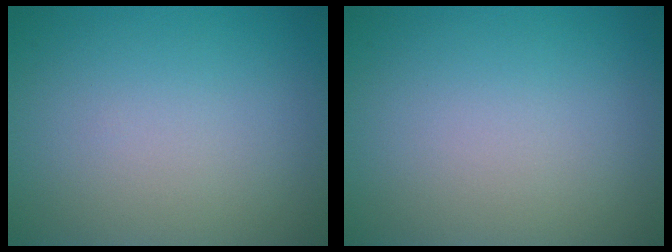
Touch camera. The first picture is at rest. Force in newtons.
{"total": 0.0}